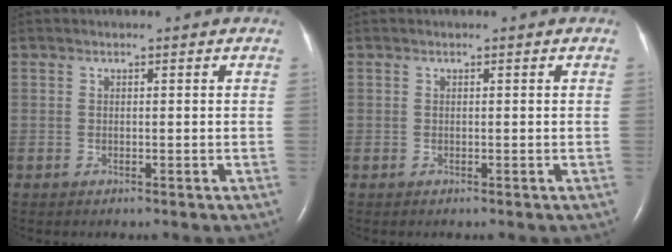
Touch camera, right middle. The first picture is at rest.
{"total": 0.0}